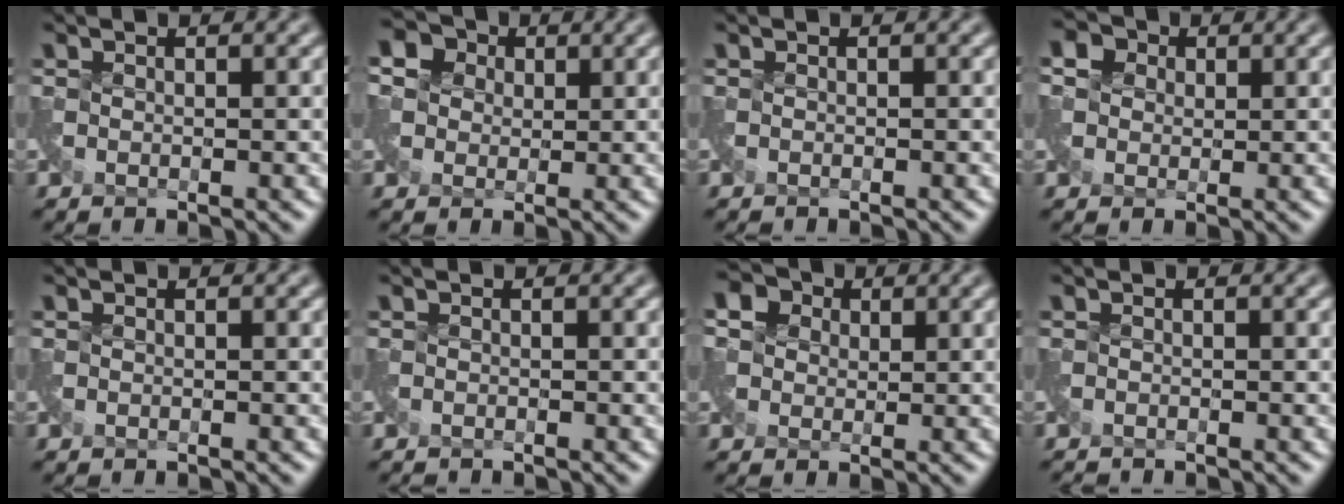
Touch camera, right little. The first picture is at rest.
{"total": 4.6, "force": [1.2, 4.0, 1.9], "torque": [-0.038, 0.031, -0.001]}
{"total": 0.6, "force": [-0.5, -0.2, -0.2], "torque": [0.003, -0.010, -0.014]}
{"total": 3.6, "force": [1.0, 3.1, 1.4], "torque": [-0.029, 0.025, -0.001]}
{"total": 0.0}
{"total": 0.9, "force": [-0.9, -0.2, -0.2], "torque": [0.002, -0.014, -0.021]}
{"total": 5.1, "force": [1.6, 4.2, 2.3], "torque": [-0.040, 0.030, -0.003]}
{"total": 1.3, "force": [-1.2, -0.3, -0.1], "torque": [-0.003, -0.017, -0.029]}